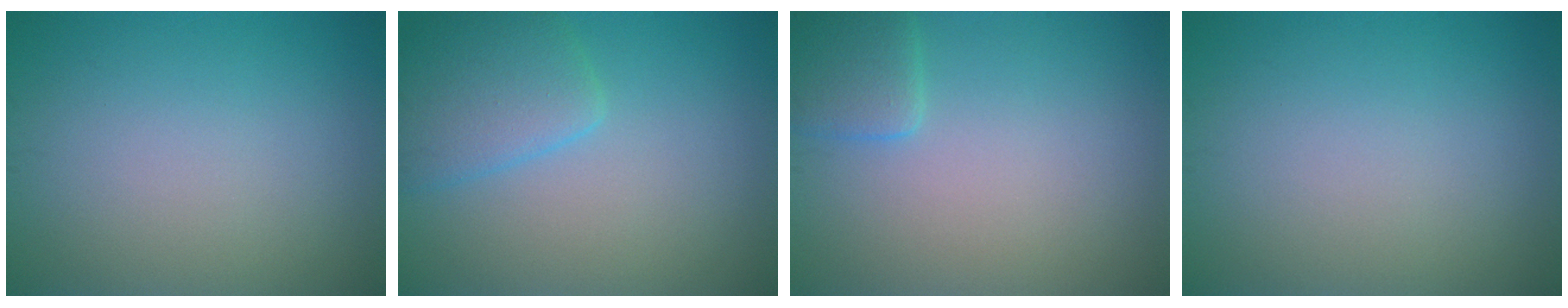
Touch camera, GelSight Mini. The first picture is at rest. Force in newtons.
{"total": 3.9, "press": 3.9, "slide": 0.2}
{"total": 2.4, "press": 2.4, "slide": 0.3}
{"total": 0.0}